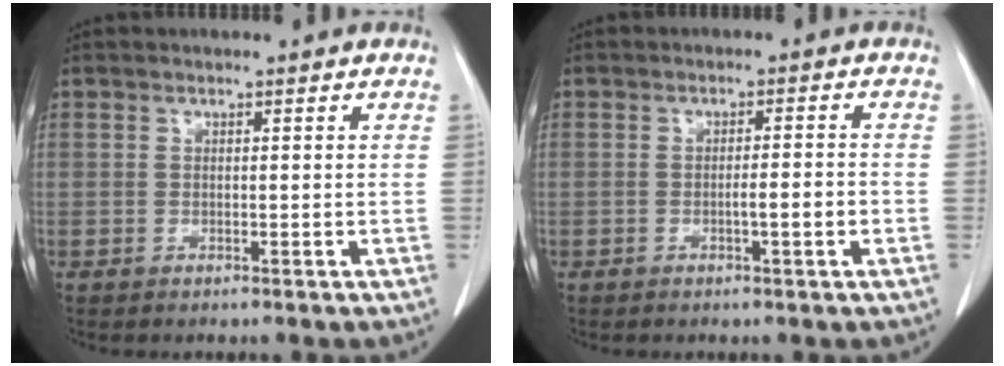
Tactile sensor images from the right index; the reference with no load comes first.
{"total": 3.0, "force": [-1.0, 0.2, 2.8], "torque": [-0.046, 0.000, -0.015]}